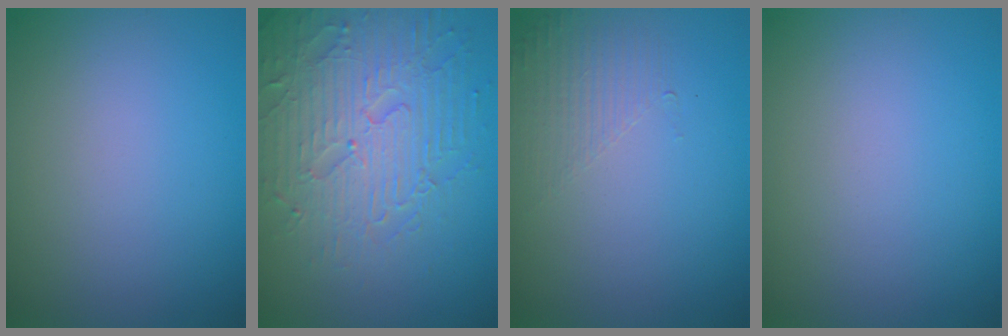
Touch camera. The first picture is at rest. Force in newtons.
{"total": 6.7, "press": 5.5, "slide": 3.8}
{"total": 1.6, "press": 0.4, "slide": 1.5}
{"total": 0.0}